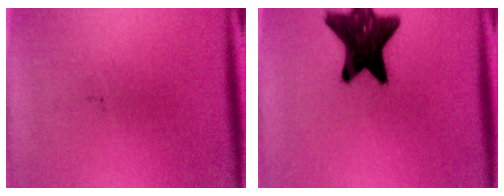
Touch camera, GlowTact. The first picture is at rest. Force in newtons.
{"total": 16.4}